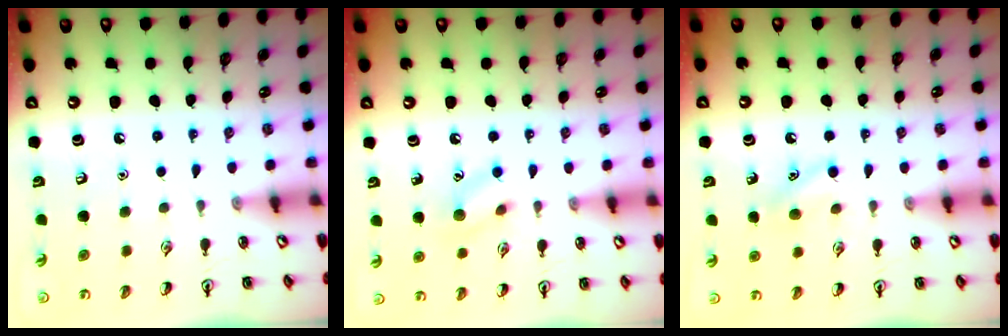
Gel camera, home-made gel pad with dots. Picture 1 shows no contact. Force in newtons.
{"total": 7.8, "press": 7.8, "slide": 0.5}
{"total": 7.7, "press": 7.5, "slide": 1.7}